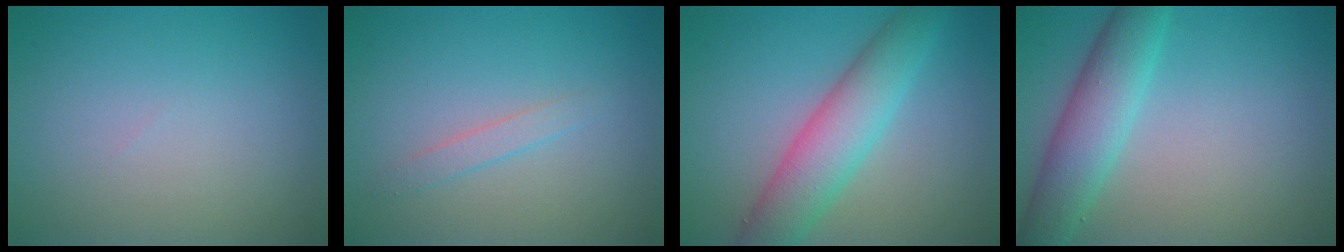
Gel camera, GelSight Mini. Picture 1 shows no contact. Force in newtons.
{"total": 1.1, "press": 1.1, "slide": 0.1}
{"total": 6.0, "press": 6.0, "slide": 0.0}
{"total": 5.1, "press": 5.1, "slide": 0.2}